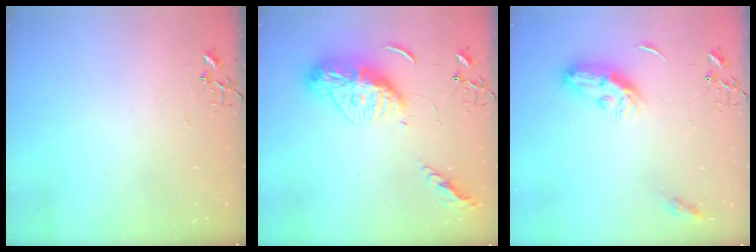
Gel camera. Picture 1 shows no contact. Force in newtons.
{"total": 13.5, "press": 13.5, "slide": 1.2}
{"total": 10.4, "press": 10.4, "slide": 0.1}